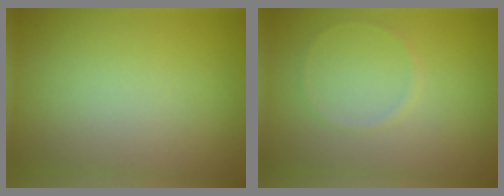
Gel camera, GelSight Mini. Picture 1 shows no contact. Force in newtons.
{"total": 0.6, "press": 0.6, "slide": 0.0}